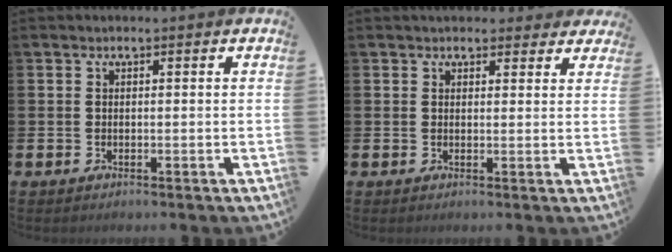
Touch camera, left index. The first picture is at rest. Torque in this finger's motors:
{"motor_torque": [1.05, -1.09, 0.32, 0.02]}